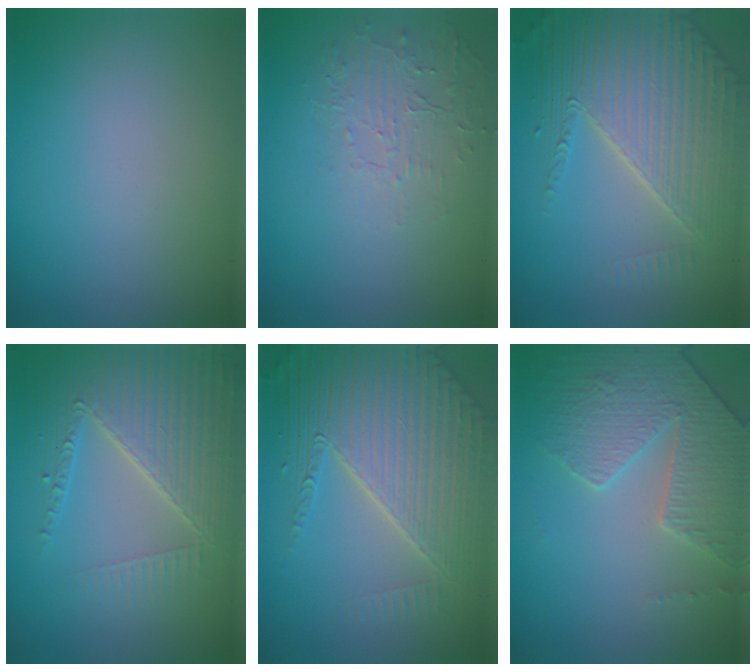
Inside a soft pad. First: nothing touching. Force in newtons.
{"total": 1.8, "press": 0.7, "slide": 1.7}
{"total": 6.3, "press": 5.0, "slide": 3.7}
{"total": 5.3, "press": 4.5, "slide": 2.9}
{"total": 7.0, "press": 5.4, "slide": 4.4}
{"total": 4.0, "press": 3.9, "slide": 1.1}